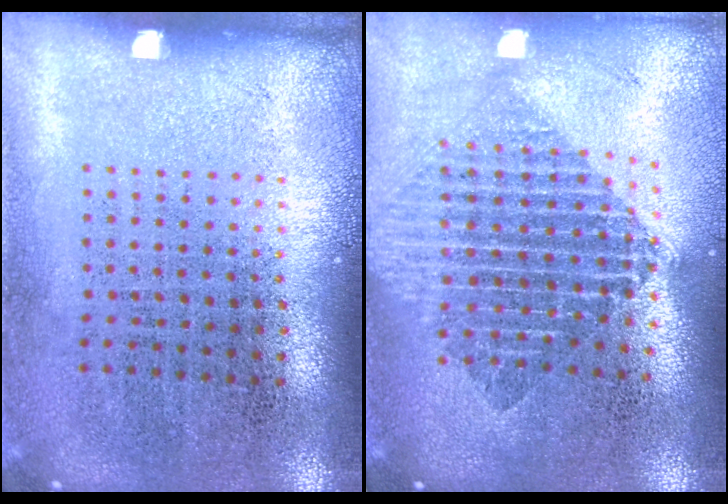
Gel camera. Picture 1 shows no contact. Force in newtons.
{"total": 1.9, "press": 1.6, "slide": 1.1}